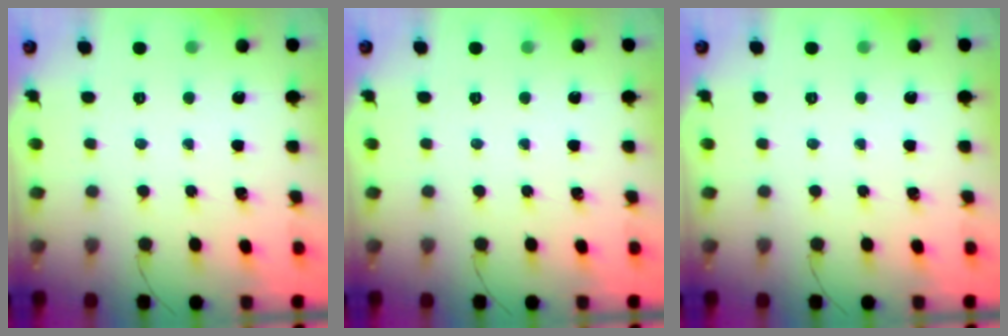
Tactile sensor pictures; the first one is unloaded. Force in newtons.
{"total": 0.0}
{"total": 0.0}